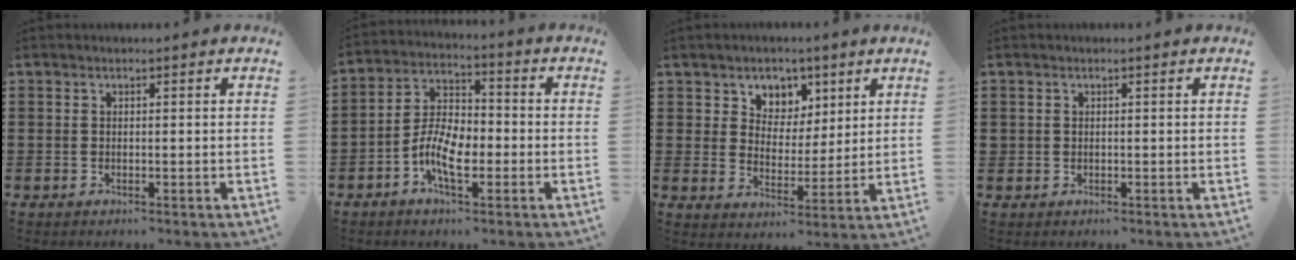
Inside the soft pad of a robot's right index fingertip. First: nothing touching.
{"total": 7.8, "force": [-3.0, 3.8, 6.1], "torque": [-0.138, 0.000, -0.061]}
{"total": 4.6, "force": [2.7, 3.7, 0.1], "torque": [-0.019, 0.000, 0.046]}
{"total": 0.7, "force": [0.2, 0.7, 0.1], "torque": [-0.003, 0.003, 0.004]}